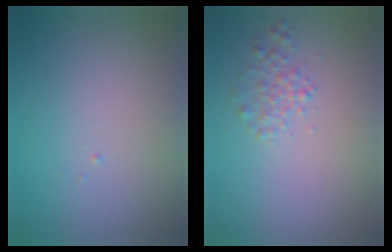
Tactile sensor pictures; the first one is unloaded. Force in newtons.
{"total": 1.5, "press": 1.5, "slide": 0.0}